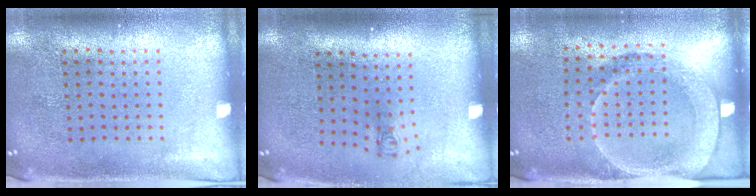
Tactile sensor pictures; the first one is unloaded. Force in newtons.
{"total": 0.7, "press": 0.4, "slide": 0.6}
{"total": 1.7, "press": 1.5, "slide": 0.8}